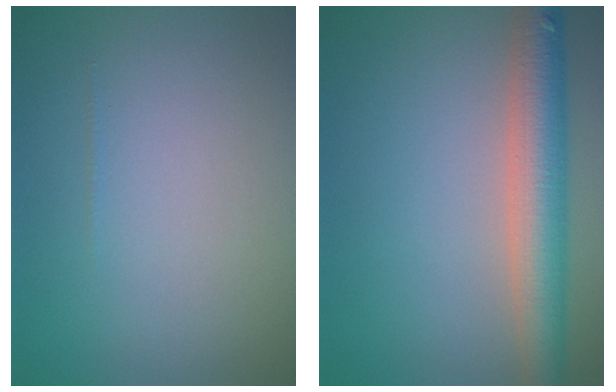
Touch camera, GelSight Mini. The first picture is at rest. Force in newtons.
{"total": 5.9, "press": 5.9, "slide": 0.4}